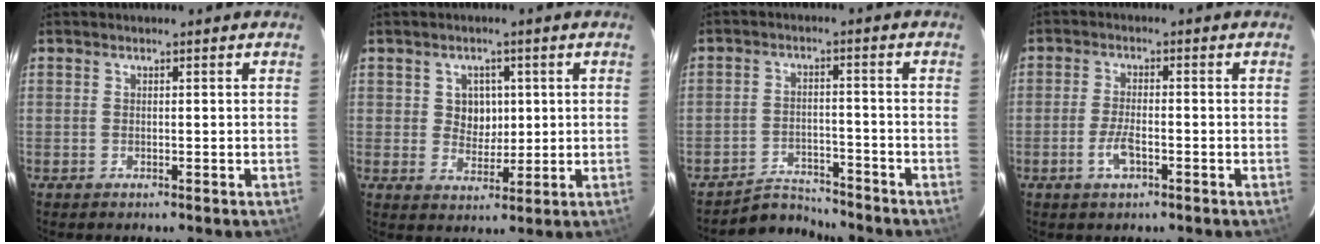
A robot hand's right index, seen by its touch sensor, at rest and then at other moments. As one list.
[{"total": 4.7, "force": [1.0, 4.2, 1.9], "torque": [-0.029, 0.009, 0.020]}, {"total": 5.8, "force": [-5.6, 1.5, -0.5], "torque": [-0.009, 0.017, -0.094]}, {"total": 4.3, "force": [-2.0, 1.5, 3.5], "torque": [-0.077, -0.002, -0.038]}]